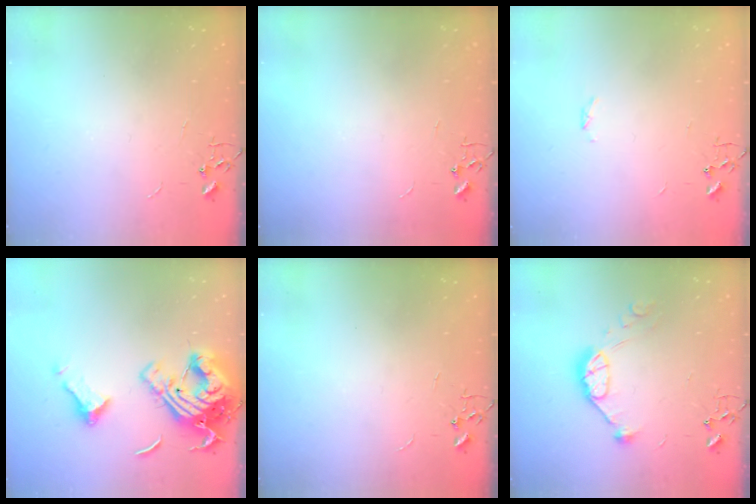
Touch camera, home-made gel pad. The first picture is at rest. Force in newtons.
{"total": 0.0}
{"total": 1.7, "press": 1.6, "slide": 0.4}
{"total": 18.8, "press": 18.7, "slide": 2.0}
{"total": 0.0}
{"total": 11.1, "press": 11.0, "slide": 0.6}